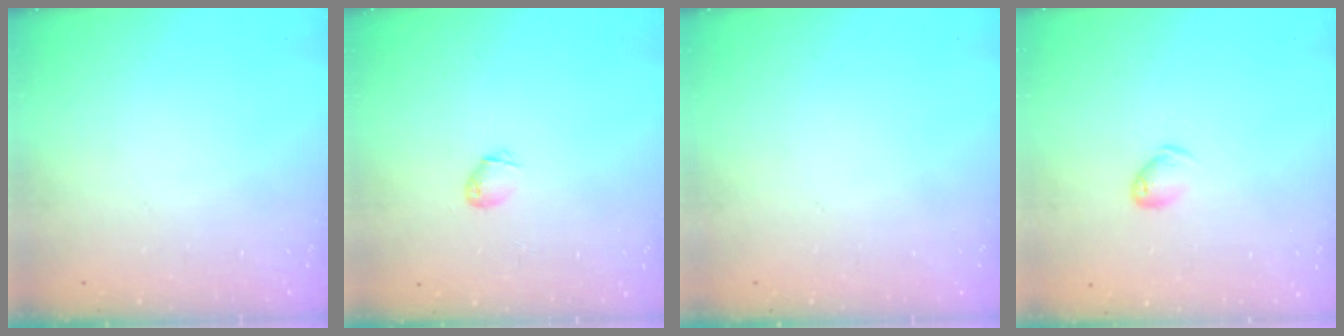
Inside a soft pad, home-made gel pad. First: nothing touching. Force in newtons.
{"total": 2.3, "press": 2.3, "slide": 0.5}
{"total": 0.0}
{"total": 4.1, "press": 4.0, "slide": 0.7}